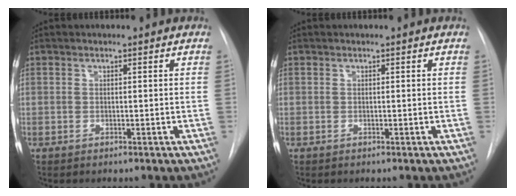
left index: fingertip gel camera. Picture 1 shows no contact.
{"total": 0.0}